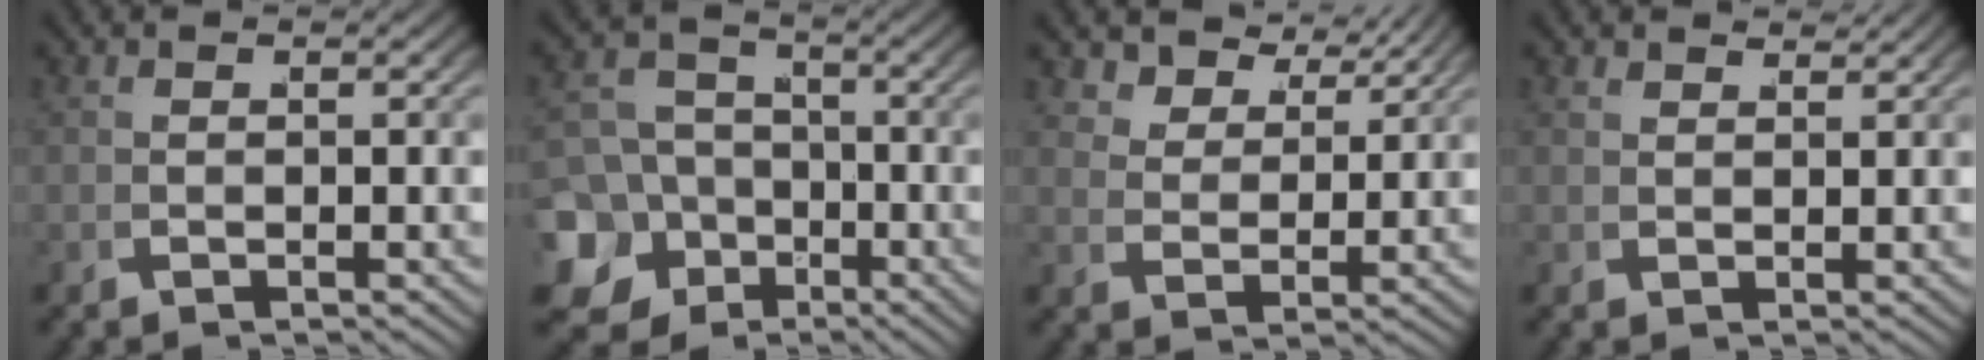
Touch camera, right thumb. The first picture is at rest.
{"total": 13.0, "force": [-4.6, 11.0, 5.1], "torque": [-0.083, -0.063, -0.065]}
{"total": 4.4, "force": [4.0, 1.3, 1.4], "torque": [-0.024, 0.004, 0.075]}
{"total": 2.0, "force": [2.0, -0.1, 0.0], "torque": [0.007, 0.001, 0.040]}